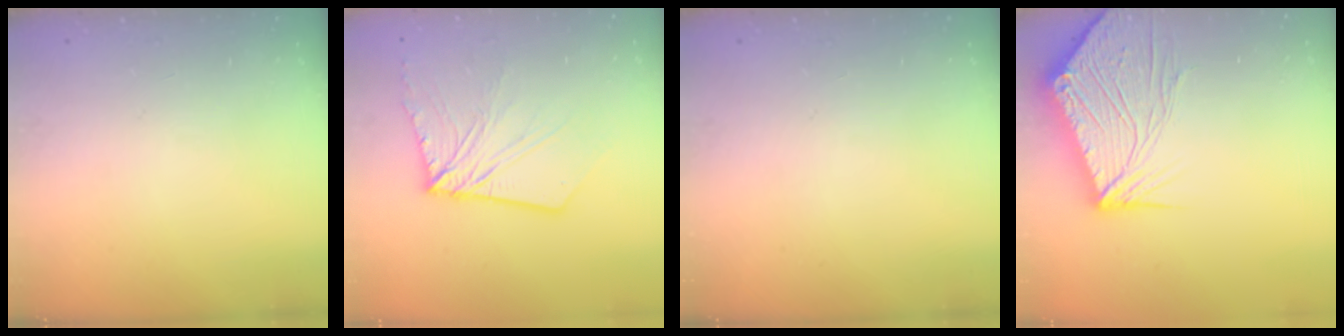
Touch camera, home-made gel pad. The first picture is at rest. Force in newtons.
{"total": 10.6, "press": 10.5, "slide": 1.4}
{"total": 0.0}
{"total": 15.8, "press": 15.7, "slide": 2.1}